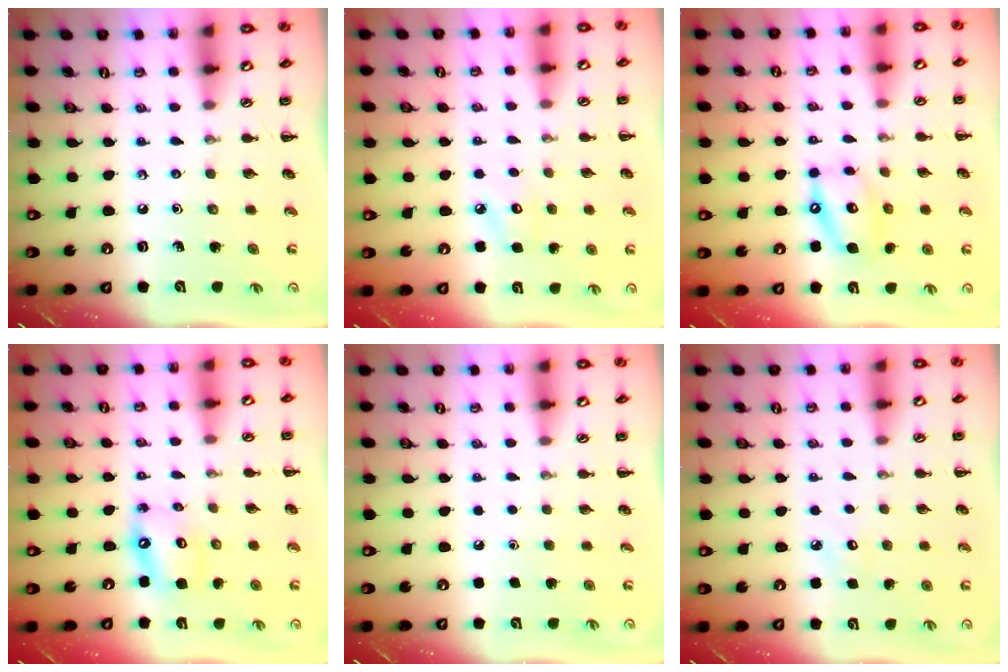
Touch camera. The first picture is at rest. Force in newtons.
{"total": 3.9, "press": 3.7, "slide": 1.0}
{"total": 12.1, "press": 11.8, "slide": 2.8}
{"total": 9.7, "press": 9.4, "slide": 2.2}
{"total": 1.7, "press": 1.7, "slide": 0.1}
{"total": 5.1, "press": 4.9, "slide": 1.5}